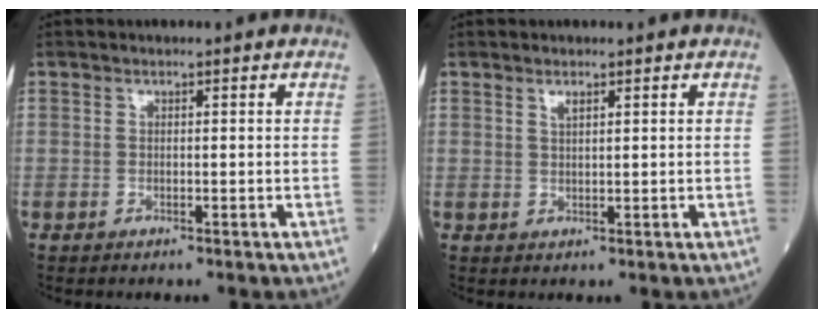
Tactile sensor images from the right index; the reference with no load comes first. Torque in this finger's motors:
{"motor_torque": [-0.02, 0.00, 0.00, 0.00]}